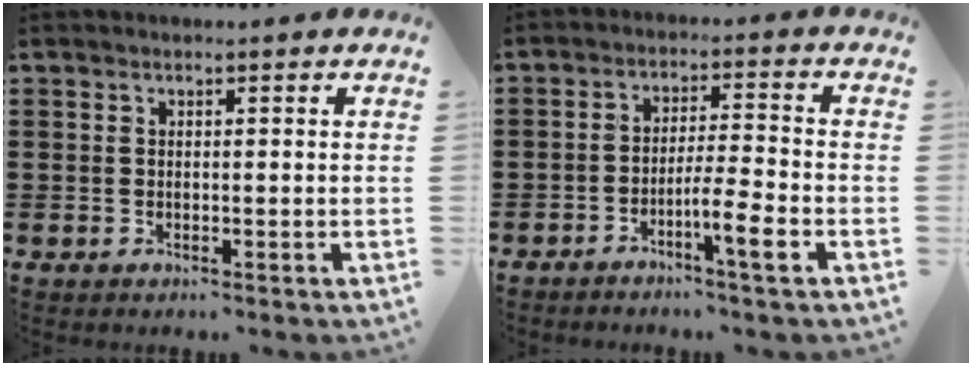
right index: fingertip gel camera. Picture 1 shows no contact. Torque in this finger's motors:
{"motor_torque": [-0.27, -0.09, 0.07, 0.06]}